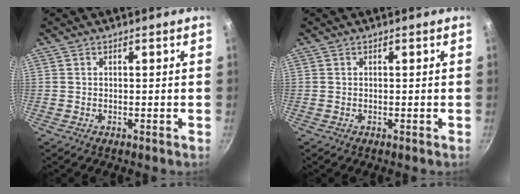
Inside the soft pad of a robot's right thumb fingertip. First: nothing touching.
{"total": 0.0}